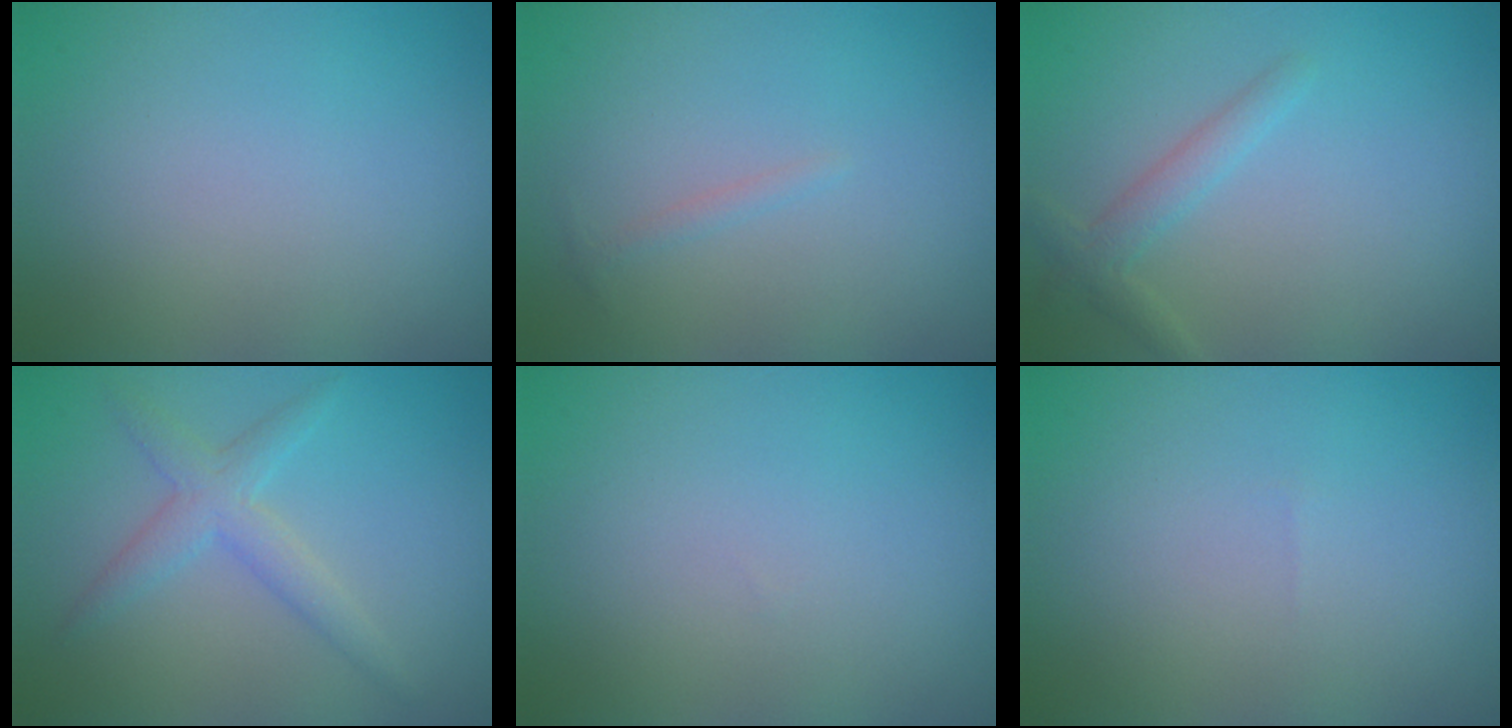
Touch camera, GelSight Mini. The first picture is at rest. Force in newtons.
{"total": 0.7, "press": 0.7, "slide": 0.1}
{"total": 2.0, "press": 2.0, "slide": 0.1}
{"total": 2.8, "press": 2.8, "slide": 0.1}
{"total": 0.0}
{"total": 0.0}